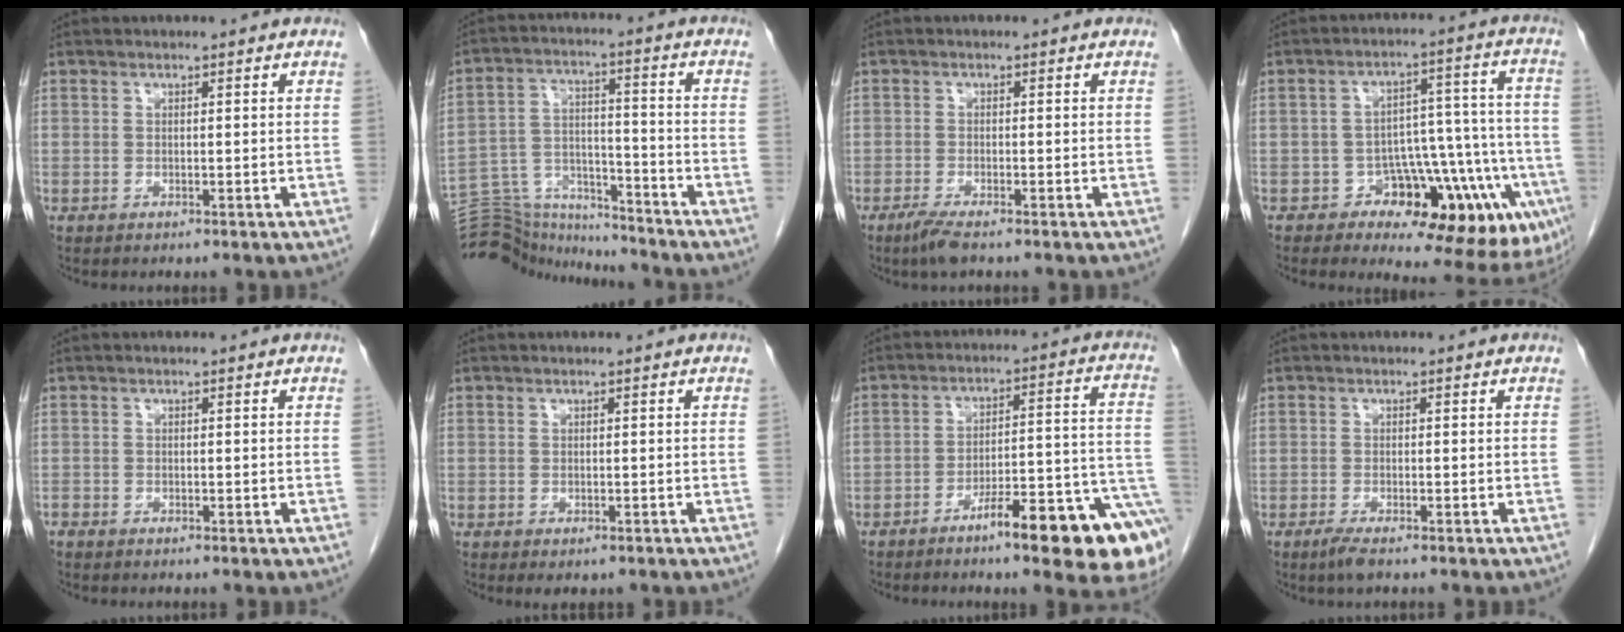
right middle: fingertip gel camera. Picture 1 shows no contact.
{"total": 14.2, "force": [-13.9, 2.2, 1.5], "torque": [-0.031, 0.038, -0.228]}
{"total": 2.7, "force": [-2.0, 0.3, 1.9], "torque": [-0.045, -0.008, -0.041]}
{"total": 14.6, "force": [-6.8, 6.9, 10.9], "torque": [-0.099, 0.049, -0.086]}
{"total": 0.6, "force": [-0.5, 0.3, 0.2], "torque": [-0.007, 0.000, -0.010]}
{"total": 1.5, "force": [-0.9, 0.7, 0.9], "torque": [-0.008, -0.002, -0.006]}
{"total": 16.6, "force": [-9.5, 2.1, 13.4], "torque": [-0.104, 0.039, -0.132]}
{"total": 2.0, "force": [-1.4, 0.2, 1.4], "torque": [-0.036, -0.007, -0.029]}